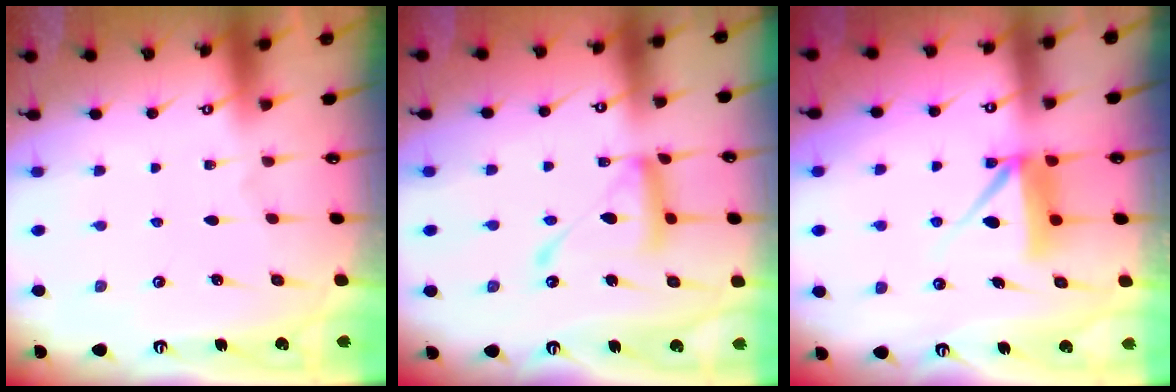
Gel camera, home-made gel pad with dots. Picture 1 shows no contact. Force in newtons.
{"total": 14.8, "press": 14.8, "slide": 1.3}
{"total": 8.5, "press": 8.5, "slide": 0.8}